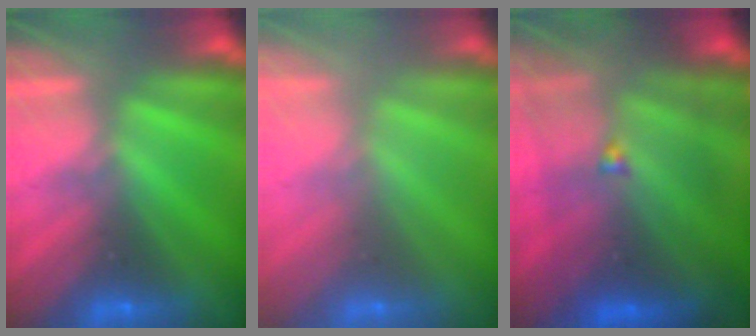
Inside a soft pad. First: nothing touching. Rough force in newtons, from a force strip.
{"total": 2.6}
{"total": 7.4}